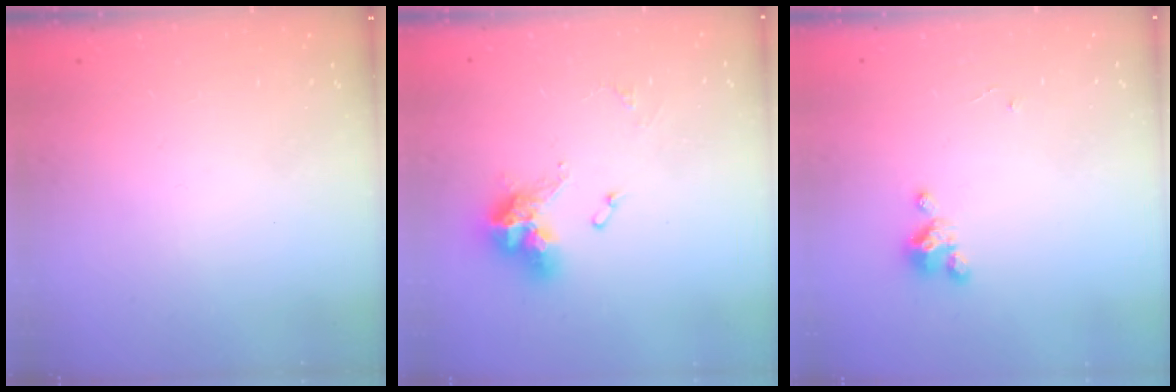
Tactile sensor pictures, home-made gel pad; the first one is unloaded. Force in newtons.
{"total": 11.5, "press": 11.4, "slide": 1.4}
{"total": 2.7, "press": 2.7, "slide": 0.3}